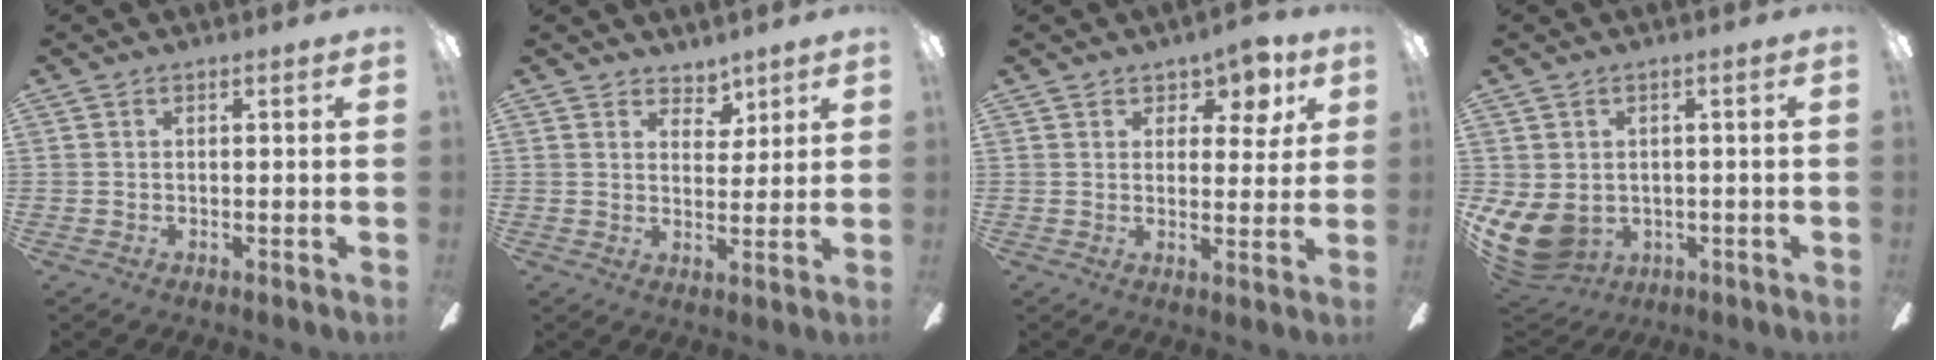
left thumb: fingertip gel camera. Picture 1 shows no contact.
{"total": 4.5, "force": [3.7, 2.6, 0.6], "torque": [-0.001, -0.022, 0.064]}
{"total": 6.1, "force": [4.3, 3.5, 2.5], "torque": [-0.027, -0.023, 0.071]}
{"total": 8.6, "force": [-1.8, 6.8, 4.9], "torque": [-0.139, -0.004, -0.030]}